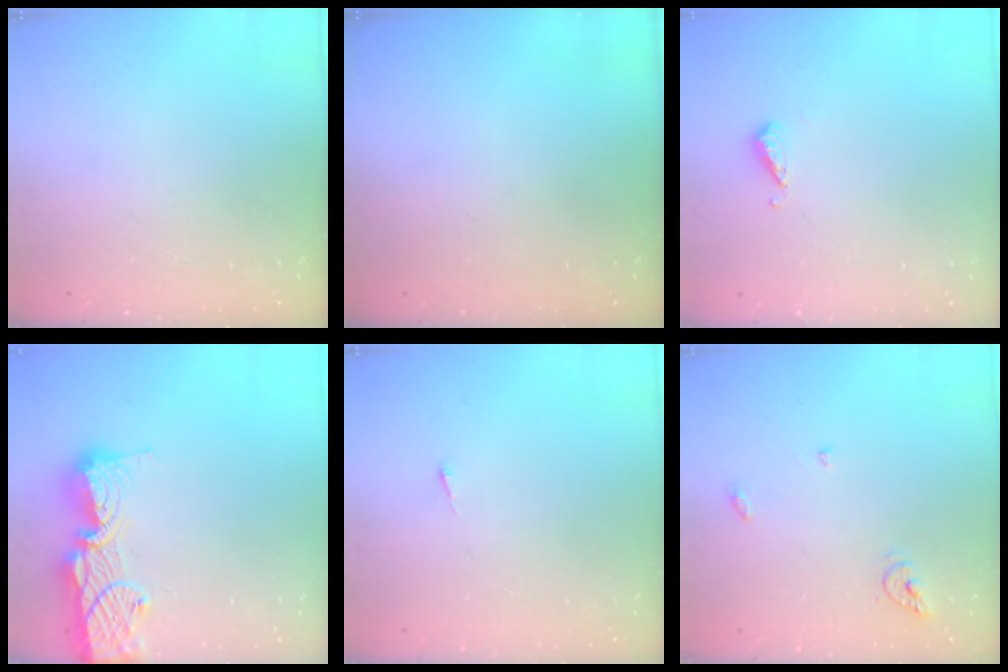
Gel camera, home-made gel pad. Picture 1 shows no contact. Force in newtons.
{"total": 0.0}
{"total": 4.6, "press": 4.5, "slide": 0.9}
{"total": 16.6, "press": 16.1, "slide": 4.0}
{"total": 2.6, "press": 2.5, "slide": 0.3}
{"total": 5.8, "press": 5.8, "slide": 0.4}